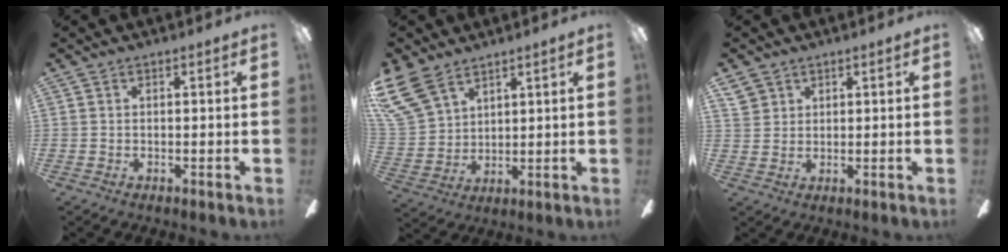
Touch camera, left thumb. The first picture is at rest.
{"total": 12.6, "force": [8.5, 7.5, 5.6], "torque": [-0.150, -0.029, 0.167]}
{"total": 3.7, "force": [2.4, 2.7, 0.7], "torque": [-0.016, 0.001, 0.045]}